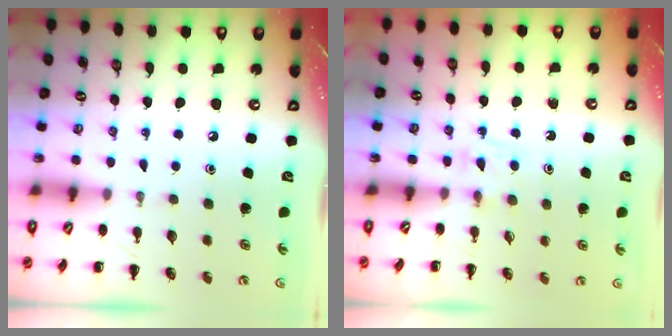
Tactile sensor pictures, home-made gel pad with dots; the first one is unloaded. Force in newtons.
{"total": 3.3, "press": 3.0, "slide": 1.3}